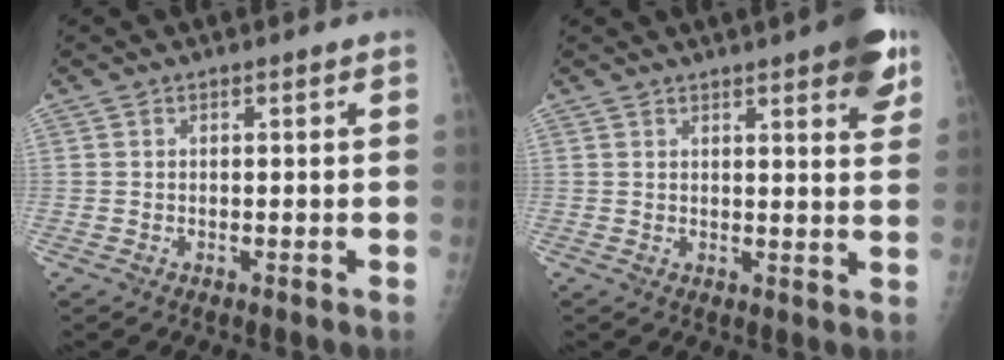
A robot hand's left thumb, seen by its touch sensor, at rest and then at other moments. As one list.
[{"total": 9.2, "force": [5.3, 2.2, 7.2], "torque": [-0.070, -0.017, 0.061]}]